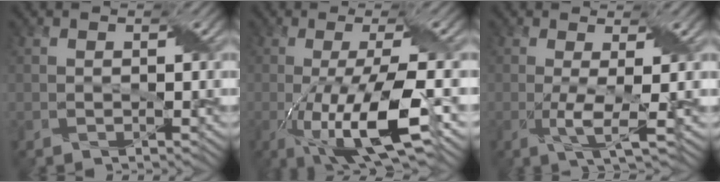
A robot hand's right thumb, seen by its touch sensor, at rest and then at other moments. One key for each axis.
{"total": 13.2, "fx": -4.5, "fy": 3.1, "fz": 12.0, "tx": -0.208, "ty": -0.014, "tz": -0.079}
{"total": 4.0, "fx": -0.4, "fy": 0.8, "fz": 3.9, "tx": -0.076, "ty": -0.003, "tz": -0.008}